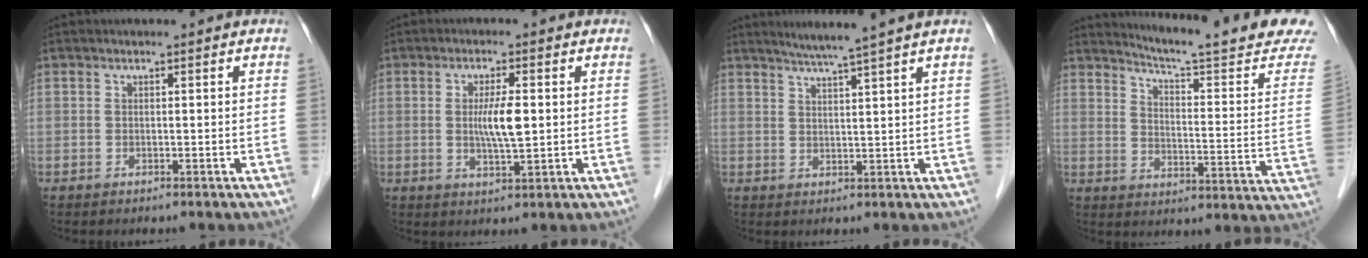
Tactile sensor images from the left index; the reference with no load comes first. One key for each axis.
{"total": 4.9, "fx": 0.3, "fy": 0.7, "fz": 4.9, "tx": -0.091, "ty": -0.002, "tz": 0.005}
{"total": 5.6, "fx": 4.5, "fy": -1.7, "fz": 2.9, "tx": -0.049, "ty": -0.002, "tz": 0.076}
{"total": 19.1, "fx": 17.8, "fy": -1.2, "fz": 7.0, "tx": -0.108, "ty": -0.105, "tz": 0.215}